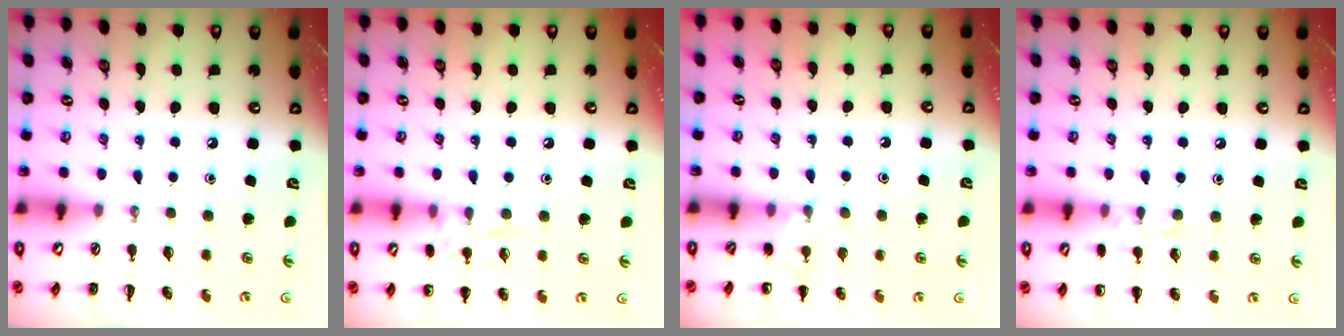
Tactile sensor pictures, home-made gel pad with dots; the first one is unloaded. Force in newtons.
{"total": 8.5, "press": 8.4, "slide": 1.6}
{"total": 5.5, "press": 5.2, "slide": 1.9}
{"total": 7.2, "press": 6.9, "slide": 1.9}